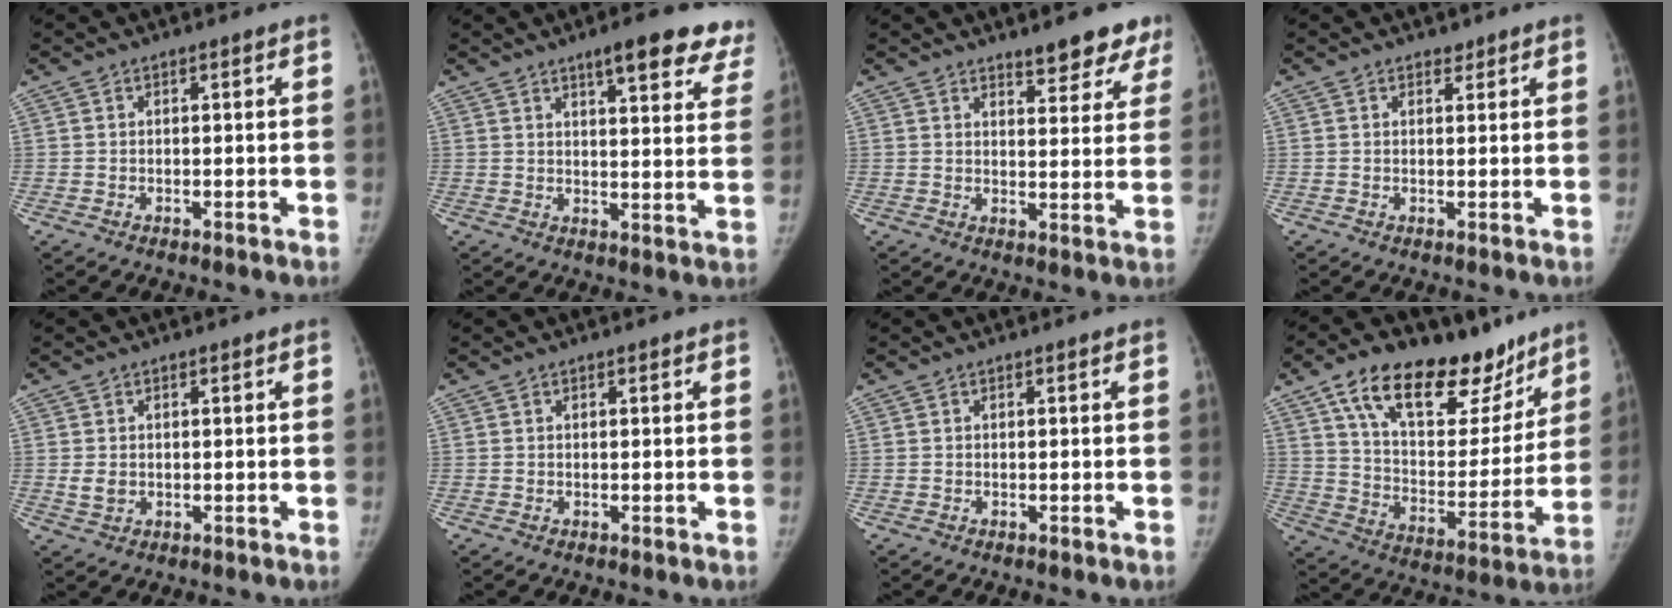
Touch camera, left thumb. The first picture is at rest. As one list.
[{"total": 15.0, "force": [10.9, 4.1, 9.4], "torque": [-0.076, -0.042, 0.124]}, {"total": 8.1, "force": [6.3, 2.9, 4.1], "torque": [-0.014, -0.038, 0.076]}, {"total": 1.1, "force": [0.8, 0.6, 0.0], "torque": [0.011, -0.007, 0.009]}, {"total": 2.1, "force": [0.0, 1.8, 1.2], "torque": [-0.014, -0.003, 0.006]}, {"total": 0.0}, {"total": 0.0}, {"total": 26.5, "force": [17.0, 13.2, 15.4], "torque": [-0.191, -0.045, 0.272]}]